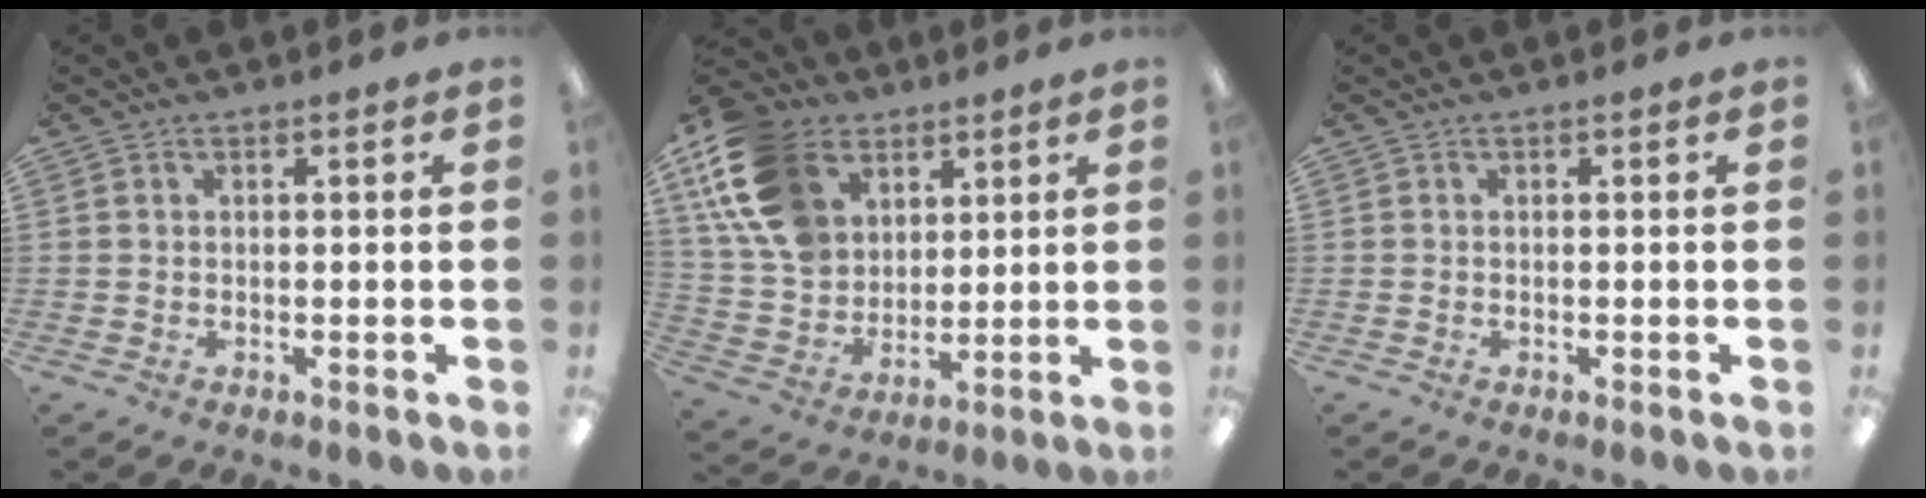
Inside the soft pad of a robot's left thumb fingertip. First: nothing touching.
{"total": 18.7, "force": [8.6, 13.5, 9.7], "torque": [-0.220, -0.024, 0.167]}
{"total": 0.0}